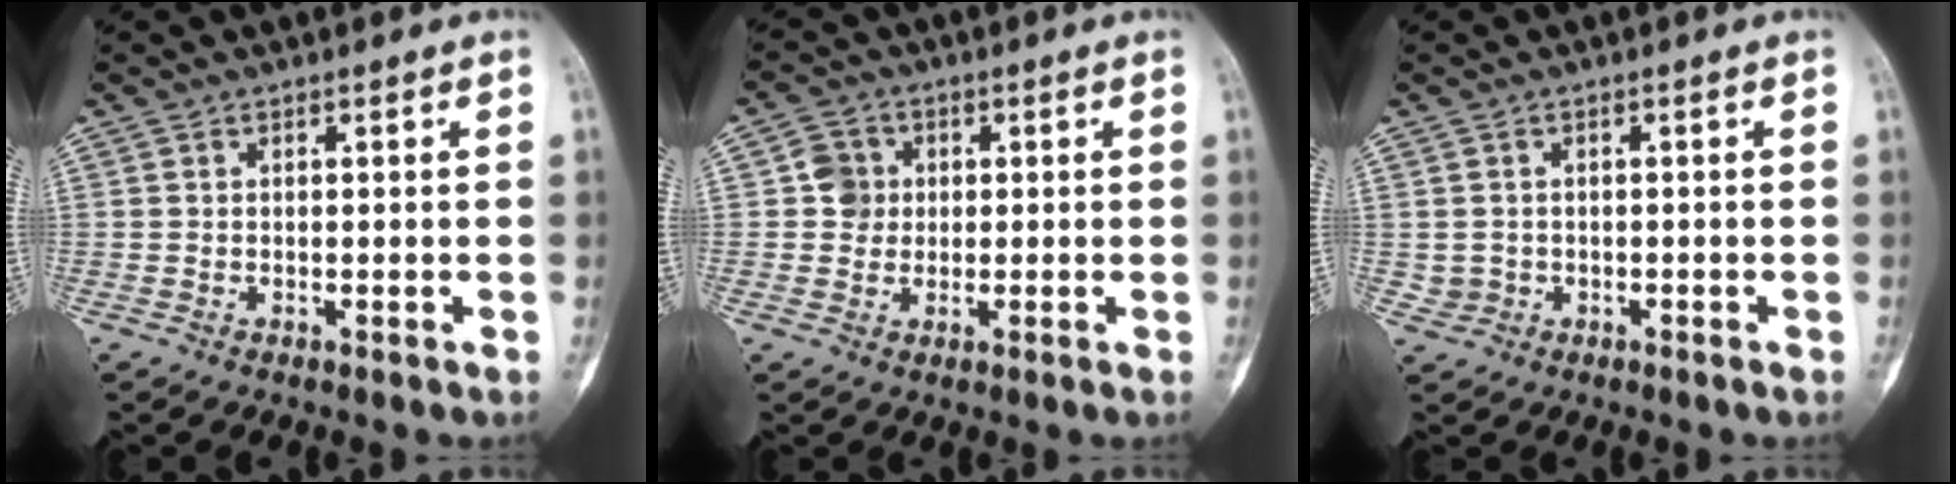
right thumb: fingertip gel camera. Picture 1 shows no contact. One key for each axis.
{"total": 4.4, "fx": 0.4, "fy": 4.2, "fz": 1.2, "tx": 0.004, "ty": 0.006, "tz": 0.001}
{"total": 1.9, "fx": -0.2, "fy": 1.9, "fz": 0.3, "tx": 0.002, "ty": 0.006, "tz": 0.000}